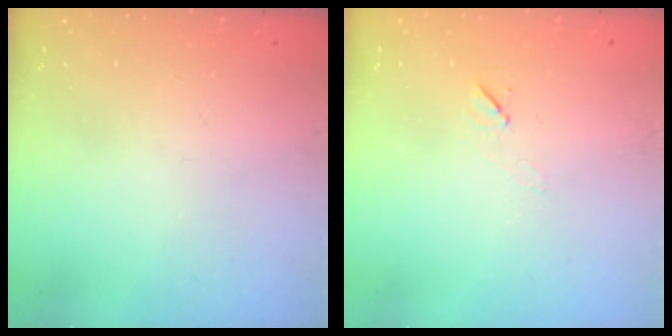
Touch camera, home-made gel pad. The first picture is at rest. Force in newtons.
{"total": 4.8, "press": 4.4, "slide": 2.0}